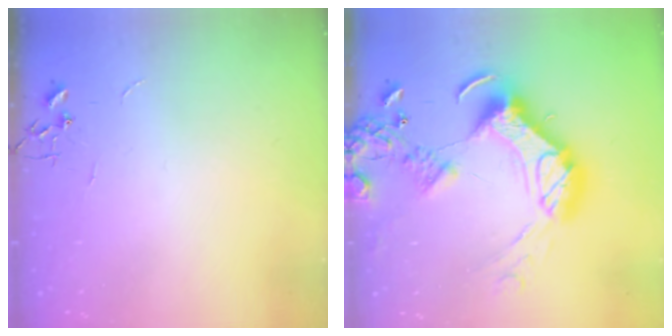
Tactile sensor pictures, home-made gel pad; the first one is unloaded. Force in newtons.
{"total": 23.5, "press": 23.3, "slide": 3.0}